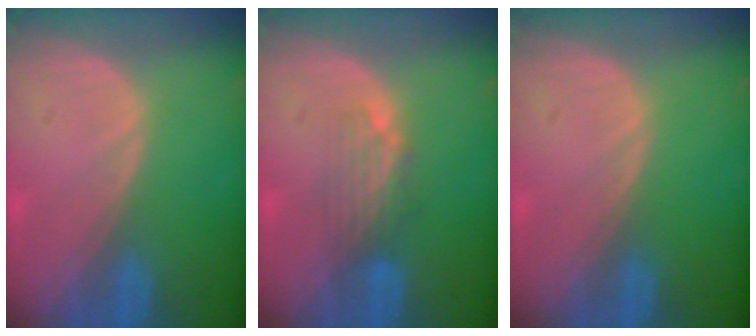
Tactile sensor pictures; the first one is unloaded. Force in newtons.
{"total": 3.4, "press": 3.3, "slide": 0.9}
{"total": 0.0}